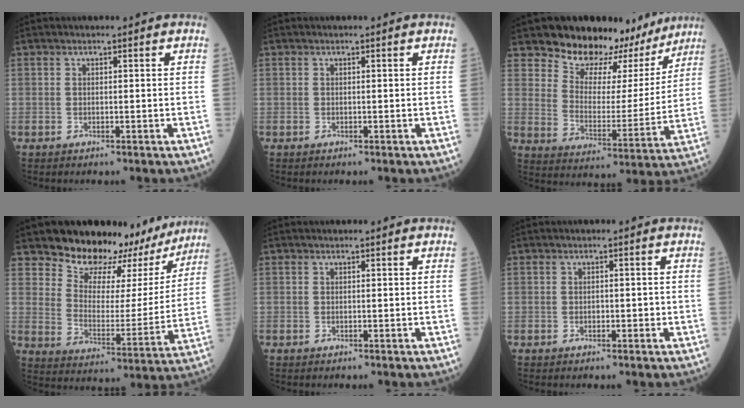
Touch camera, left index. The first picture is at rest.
{"total": 0.0}
{"total": 16.3, "force": [13.8, 7.5, 4.3], "torque": [-0.043, -0.017, 0.181]}
{"total": 18.3, "force": [15.5, 8.1, 5.5], "torque": [-0.054, -0.022, 0.197]}
{"total": 0.0}
{"total": 1.0, "force": [-0.4, 0.7, 0.6], "torque": [-0.007, 0.004, -0.006]}